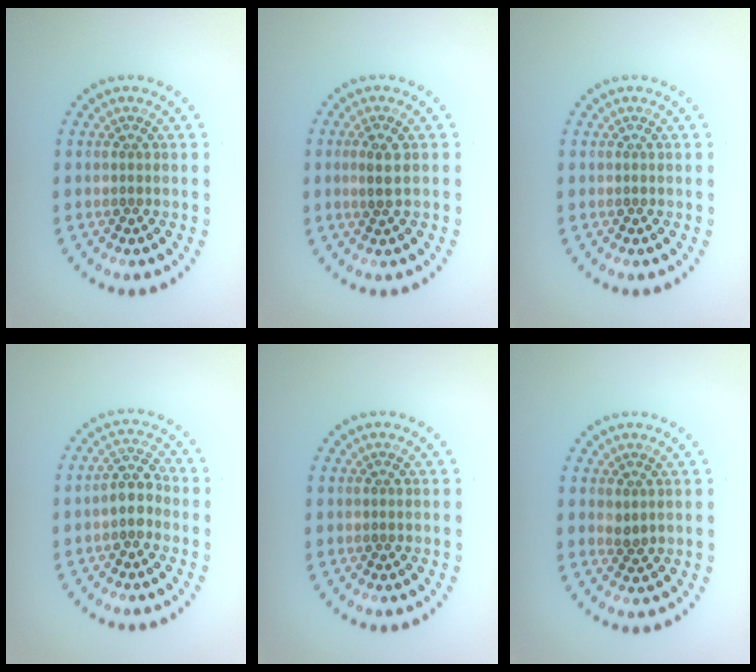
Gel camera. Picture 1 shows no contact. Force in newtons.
{"total": 1.6, "press": 1.5, "slide": 0.6}
{"total": 0.0}
{"total": 2.4, "press": 2.0, "slide": 1.2}
{"total": 0.0}
{"total": 1.0, "press": 0.9, "slide": 0.4}